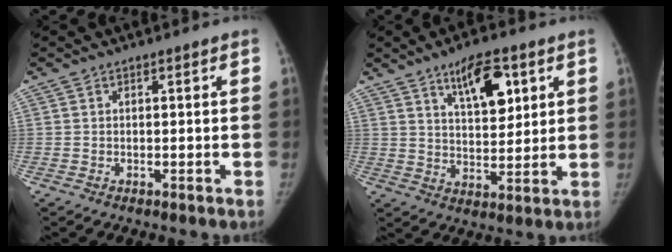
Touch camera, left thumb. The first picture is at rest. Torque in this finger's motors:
{"motor_torque": [0.13, 0.03, -0.12, -0.17, 0.13]}